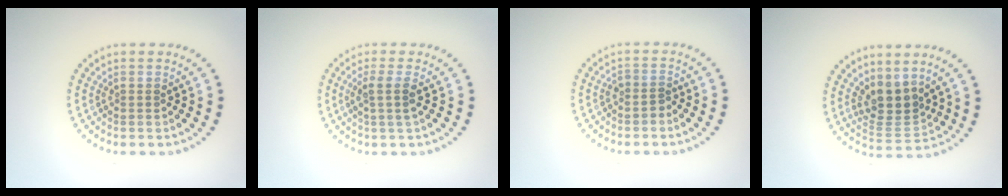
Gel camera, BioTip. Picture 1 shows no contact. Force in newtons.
{"total": 1.9, "press": 1.5, "slide": 1.2}
{"total": 1.3, "press": 1.0, "slide": 0.9}
{"total": 3.6, "press": 3.2, "slide": 1.7}